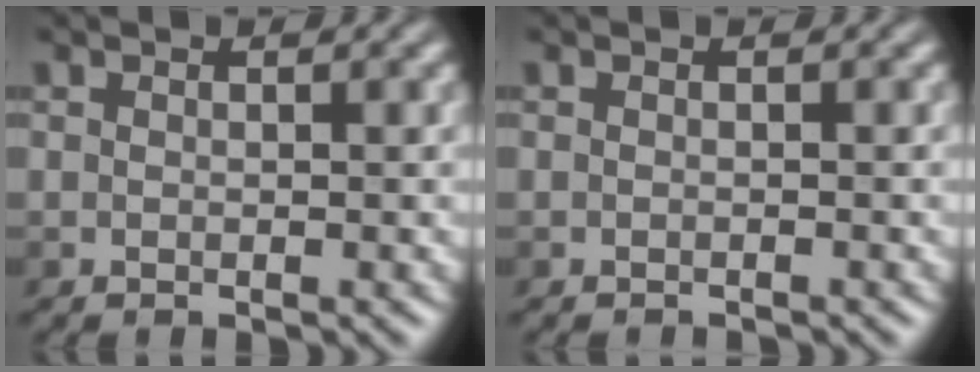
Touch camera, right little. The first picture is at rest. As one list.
[{"total": 0.7, "force": [-0.7, 0.1, 0.1], "torque": [0.002, -0.002, -0.011]}]